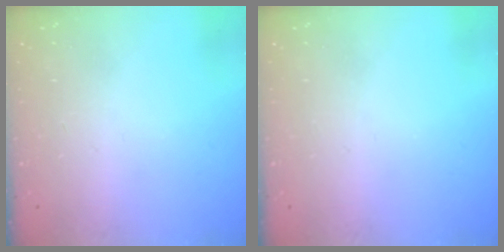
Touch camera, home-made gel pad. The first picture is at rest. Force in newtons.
{"total": 0.0}